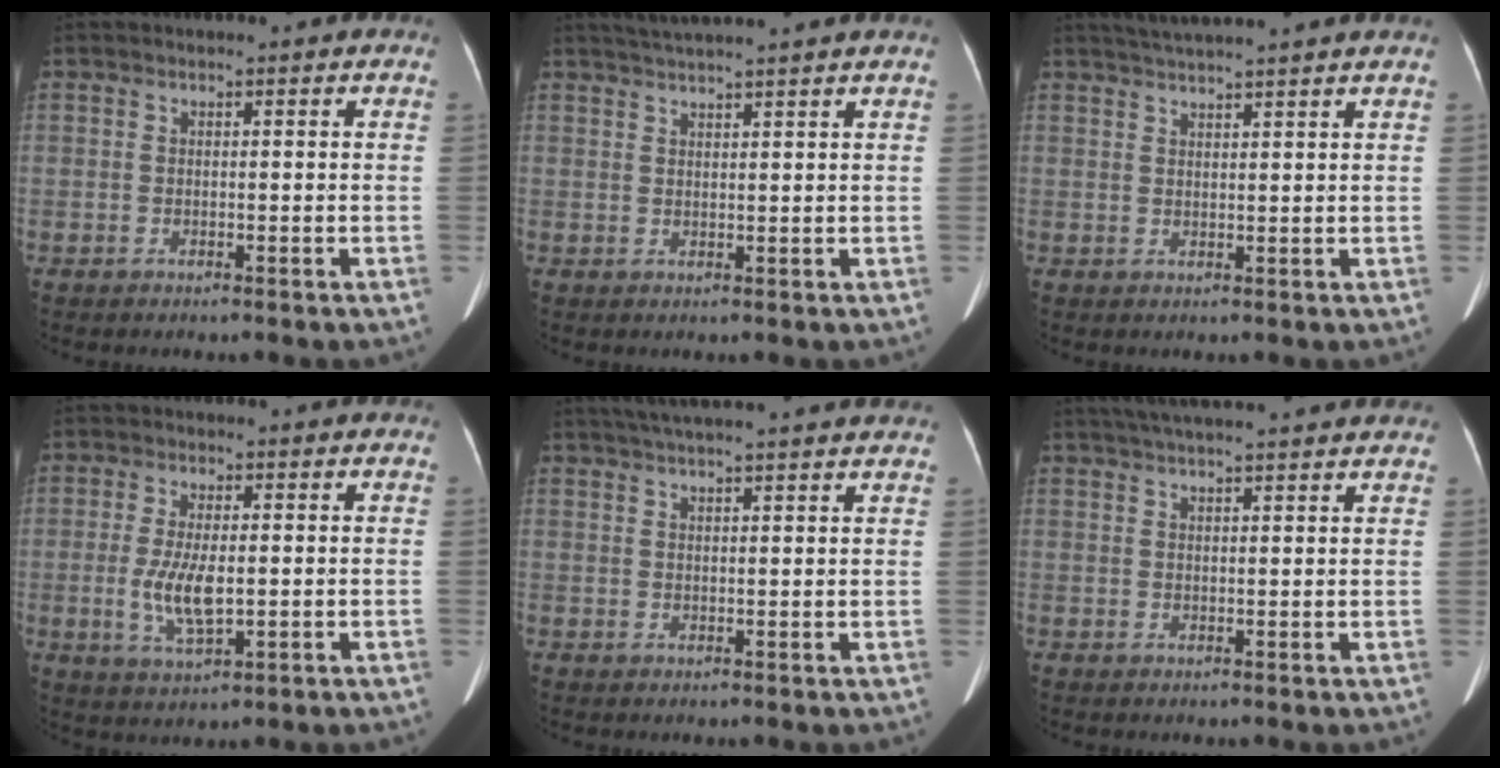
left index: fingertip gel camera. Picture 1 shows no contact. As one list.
[{"total": 6.8, "force": [6.0, -1.3, 2.9], "torque": [-0.045, 0.027, 0.086]}, {"total": 7.4, "force": [6.6, -1.2, 3.1], "torque": [-0.050, 0.027, 0.093]}, {"total": 6.3, "force": [-0.6, 2.1, 6.0], "torque": [-0.127, -0.008, -0.005]}, {"total": 14.9, "force": [13.1, 0.2, 7.1], "torque": [-0.118, 0.036, 0.172]}, {"total": 14.6, "force": [12.8, 0.6, 6.8], "torque": [-0.114, 0.044, 0.173]}]